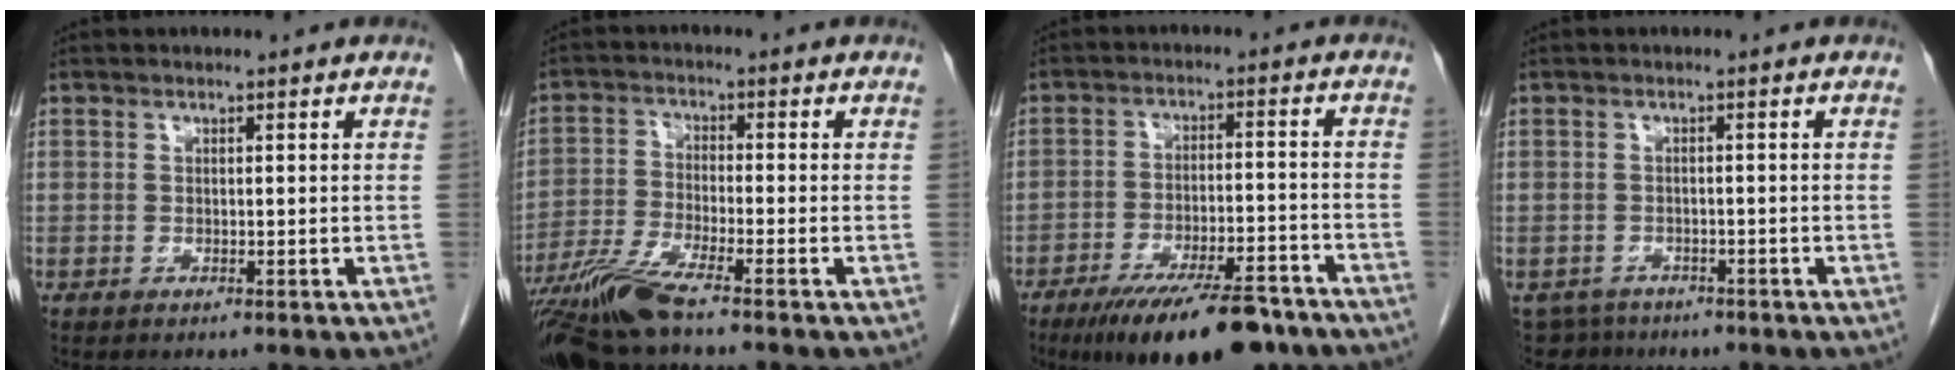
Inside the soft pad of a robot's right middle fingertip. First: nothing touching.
{"total": 8.5, "force": [-6.7, -0.4, 5.3], "torque": [-0.108, -0.030, -0.128]}
{"total": 16.0, "force": [-12.2, 3.6, 9.7], "torque": [-0.125, -0.007, -0.191]}
{"total": 3.9, "force": [-3.1, 2.3, -0.4], "torque": [0.009, 0.001, -0.051]}